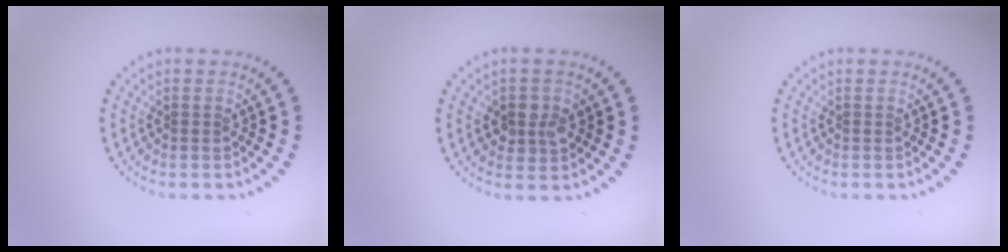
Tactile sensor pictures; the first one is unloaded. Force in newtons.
{"total": 2.5, "press": 2.5, "slide": 0.6}
{"total": 0.0}